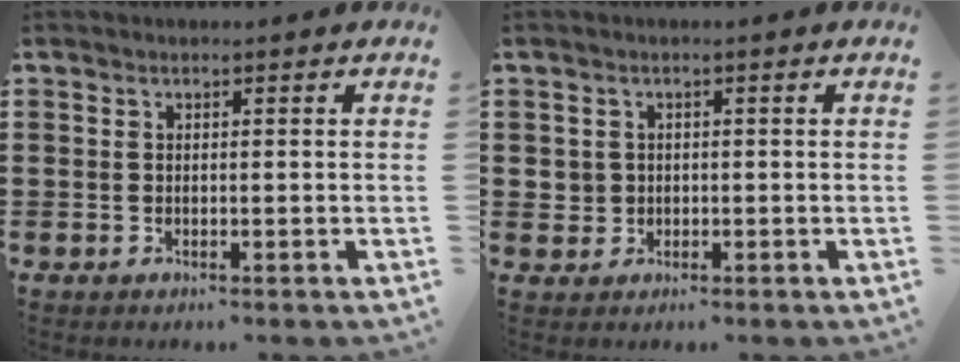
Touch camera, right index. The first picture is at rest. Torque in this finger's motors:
{"motor_torque": [-0.53, 1.61, 0.13, 0.00]}